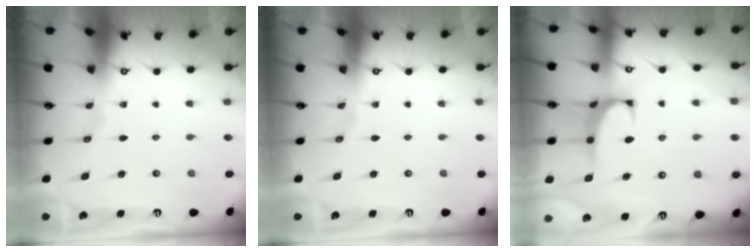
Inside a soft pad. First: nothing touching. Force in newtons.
{"total": 0.0}
{"total": 0.7, "press": 0.4, "slide": 0.6}